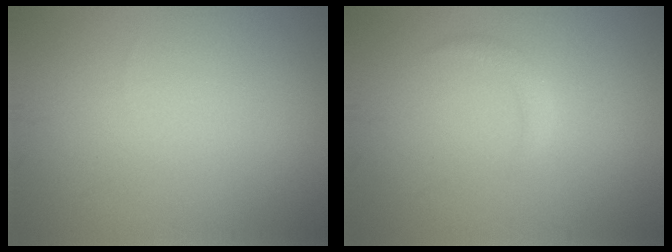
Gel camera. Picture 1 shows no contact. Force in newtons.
{"total": 1.1, "press": 1.1, "slide": 0.1}